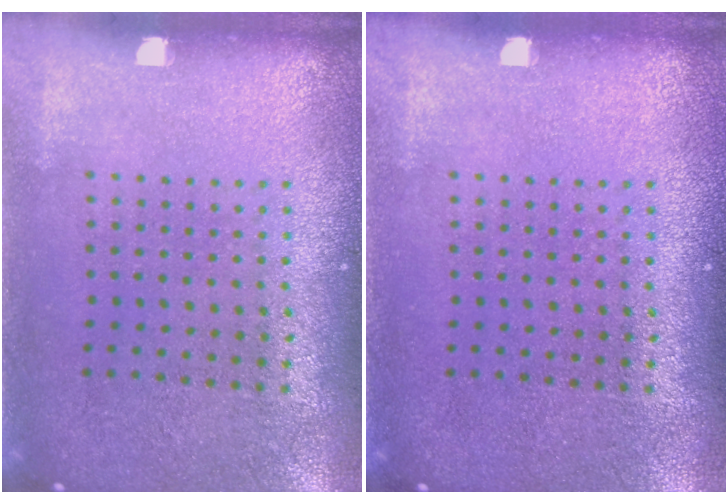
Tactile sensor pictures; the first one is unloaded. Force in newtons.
{"total": 0.0}